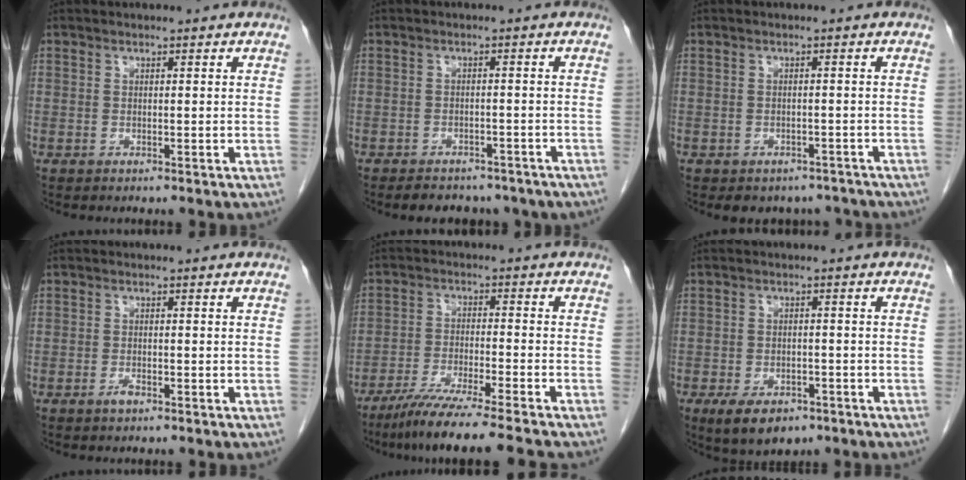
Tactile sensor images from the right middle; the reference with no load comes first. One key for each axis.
{"total": 9.0, "fx": -7.4, "fy": 3.9, "fz": 3.2, "tx": -0.045, "ty": 0.004, "tz": -0.083}
{"total": 5.6, "fx": -4.8, "fy": 2.8, "fz": 0.6, "tx": 0.005, "ty": 0.009, "tz": -0.053}
{"total": 1.2, "fx": -0.8, "fy": 0.3, "fz": 0.8, "tx": -0.016, "ty": 0.000, "tz": -0.012}
{"total": 11.5, "fx": -9.6, "fy": -1.4, "fz": 6.2, "tx": -0.093, "ty": -0.039, "tz": -0.158}
{"total": 7.1, "fx": -4.6, "fy": 3.6, "fz": 4.0, "tx": -0.070, "ty": -0.005, "tz": -0.068}